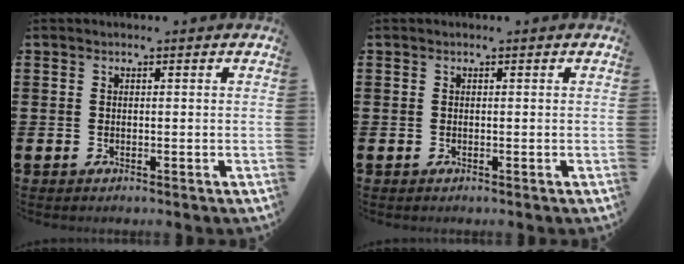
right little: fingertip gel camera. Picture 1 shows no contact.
{"total": 0.0}